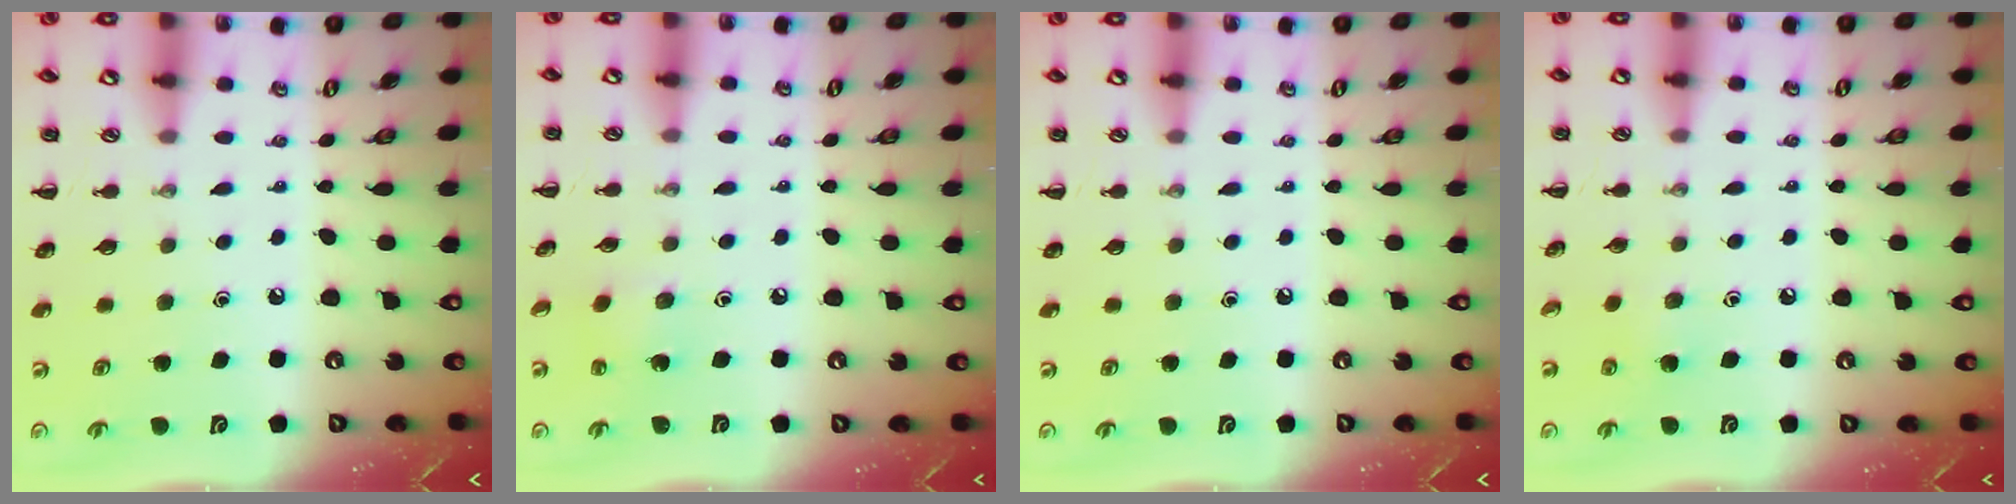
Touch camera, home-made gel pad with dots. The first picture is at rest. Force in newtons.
{"total": 2.8, "press": 2.7, "slide": 0.8}
{"total": 0.0}
{"total": 4.1, "press": 3.9, "slide": 1.4}